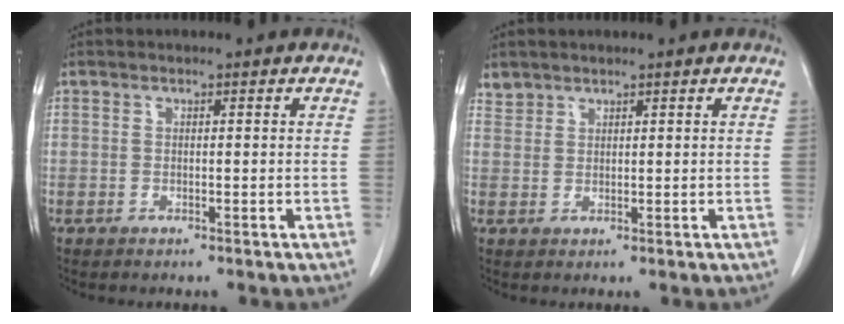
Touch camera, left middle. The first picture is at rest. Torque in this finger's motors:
{"motor_torque": [0.07, -0.07, 0.04, 0.00]}